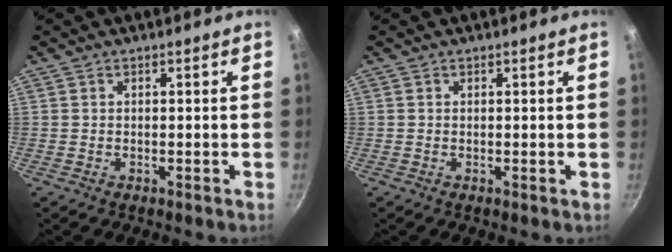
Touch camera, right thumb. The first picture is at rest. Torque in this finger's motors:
{"motor_torque": [0.99, 0.83, -0.31, 0.28, 0.02]}